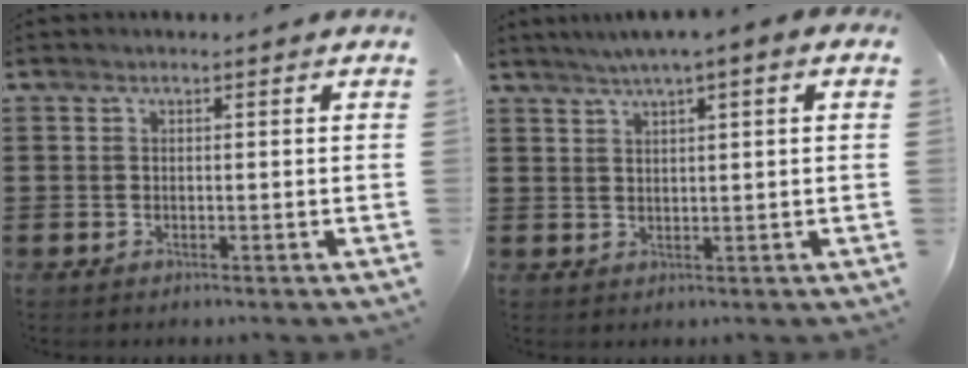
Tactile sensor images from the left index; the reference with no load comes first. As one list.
[{"total": 2.3, "force": [1.2, 0.1, 1.9], "torque": [-0.038, 0.003, 0.020]}]